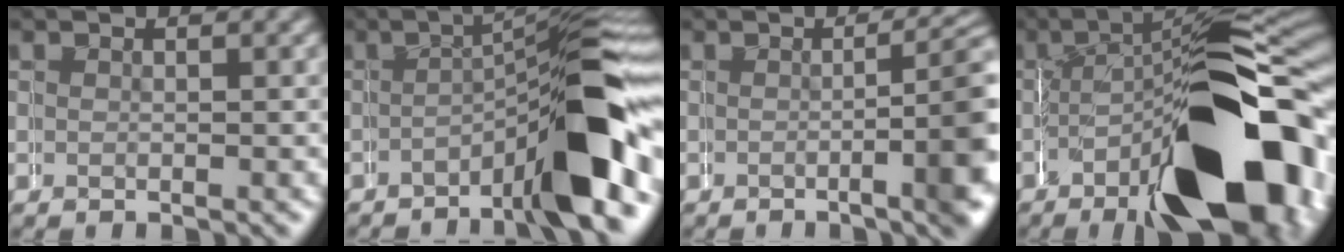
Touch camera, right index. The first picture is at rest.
{"total": 11.0, "force": [-3.3, 2.5, 10.2], "torque": [-0.143, 0.006, -0.045]}
{"total": 5.7, "force": [-0.9, 0.8, 5.5], "torque": [-0.035, 0.004, -0.016]}
{"total": 20.5, "force": [-5.2, 9.1, 17.6], "torque": [-0.240, 0.004, -0.076]}